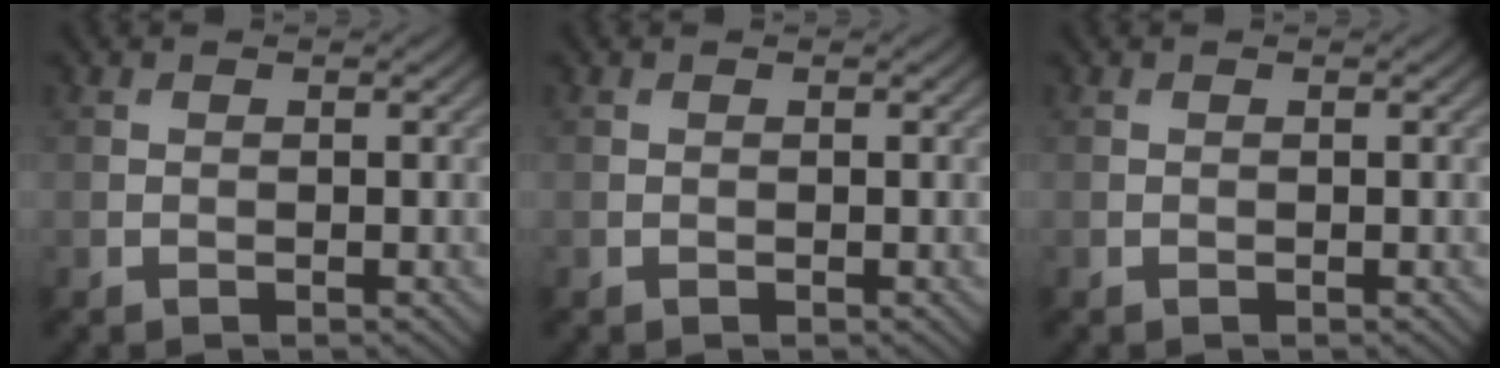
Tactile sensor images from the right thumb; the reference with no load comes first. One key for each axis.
{"total": 0.0}
{"total": 0.0}